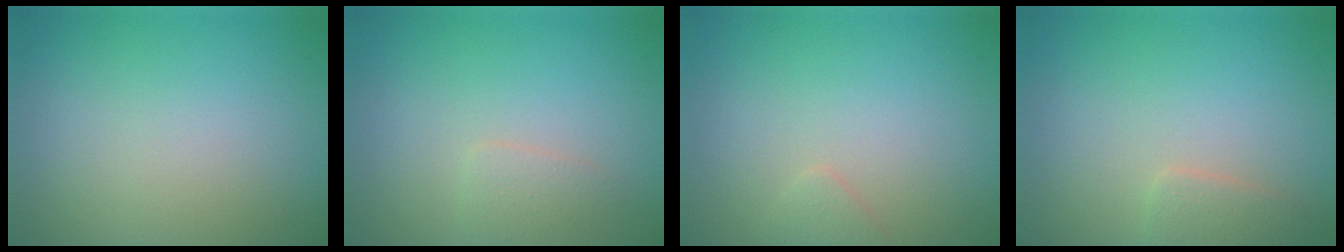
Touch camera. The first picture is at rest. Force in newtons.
{"total": 1.2, "press": 1.2, "slide": 0.1}
{"total": 0.9, "press": 0.9, "slide": 0.1}
{"total": 1.8, "press": 1.8, "slide": 0.2}